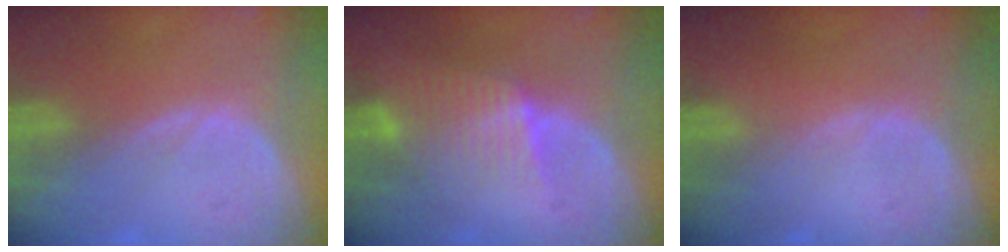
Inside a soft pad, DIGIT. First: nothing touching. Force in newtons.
{"total": 6.5, "press": 5.8, "slide": 3.0}
{"total": 0.0}